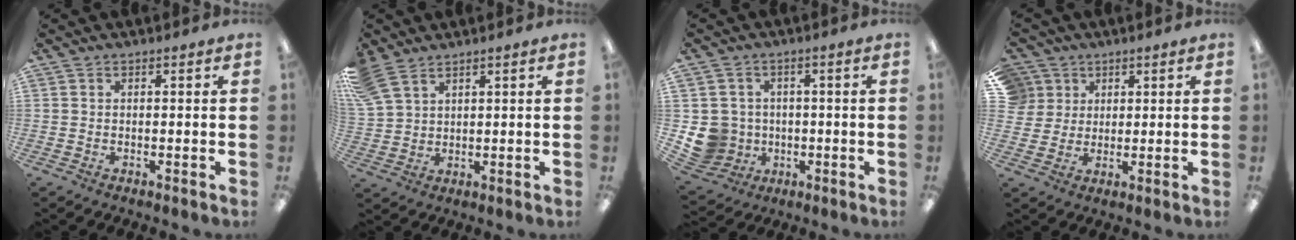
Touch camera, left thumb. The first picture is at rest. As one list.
[{"total": 7.1, "force": [5.2, 3.8, 3.0], "torque": [-0.082, -0.012, 0.101]}, {"total": 8.4, "force": [-1.1, 8.2, 1.7], "torque": [-0.065, 0.012, -0.010]}, {"total": 6.4, "force": [2.9, 5.7, 0.1], "torque": [-0.015, -0.004, 0.057]}]